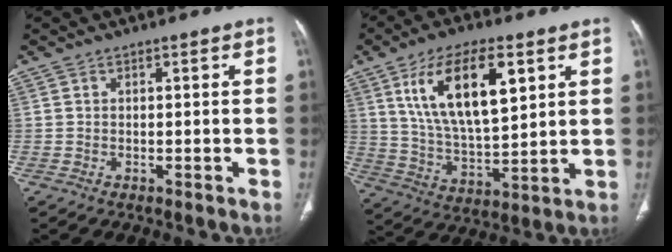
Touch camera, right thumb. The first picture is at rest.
{"total": 17.9, "force": [7.1, 7.7, 14.4], "torque": [-0.238, -0.025, 0.136]}